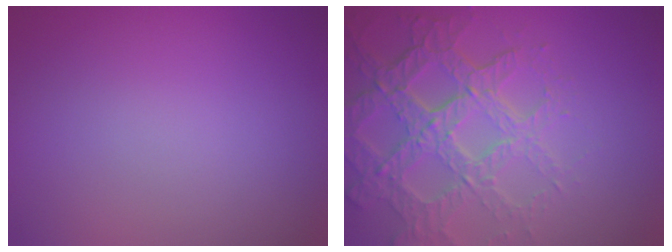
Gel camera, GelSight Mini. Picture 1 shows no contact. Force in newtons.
{"total": 7.3, "press": 5.2, "slide": 5.2}